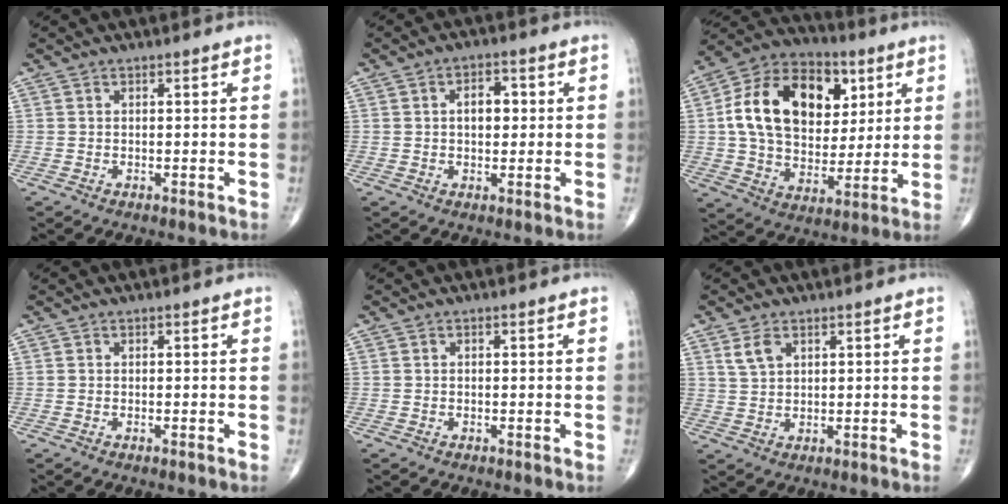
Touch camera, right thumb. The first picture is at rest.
{"total": 4.9, "force": [0.6, 3.1, 3.8], "torque": [-0.046, 0.009, 0.006]}
{"total": 22.3, "force": [5.4, 15.3, 15.3], "torque": [-0.240, 0.001, 0.090]}
{"total": 0.0}
{"total": 0.0}
{"total": 3.6, "force": [1.9, 2.1, 2.3], "torque": [-0.040, -0.003, 0.043]}